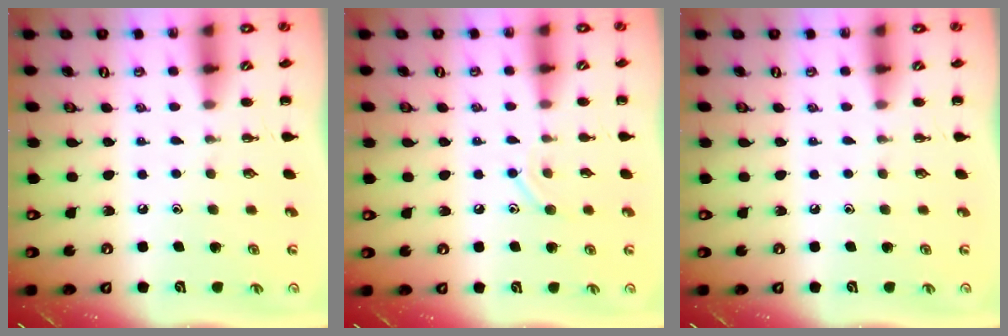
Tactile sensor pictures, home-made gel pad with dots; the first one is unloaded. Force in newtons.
{"total": 7.2, "press": 7.1, "slide": 1.5}
{"total": 0.0}